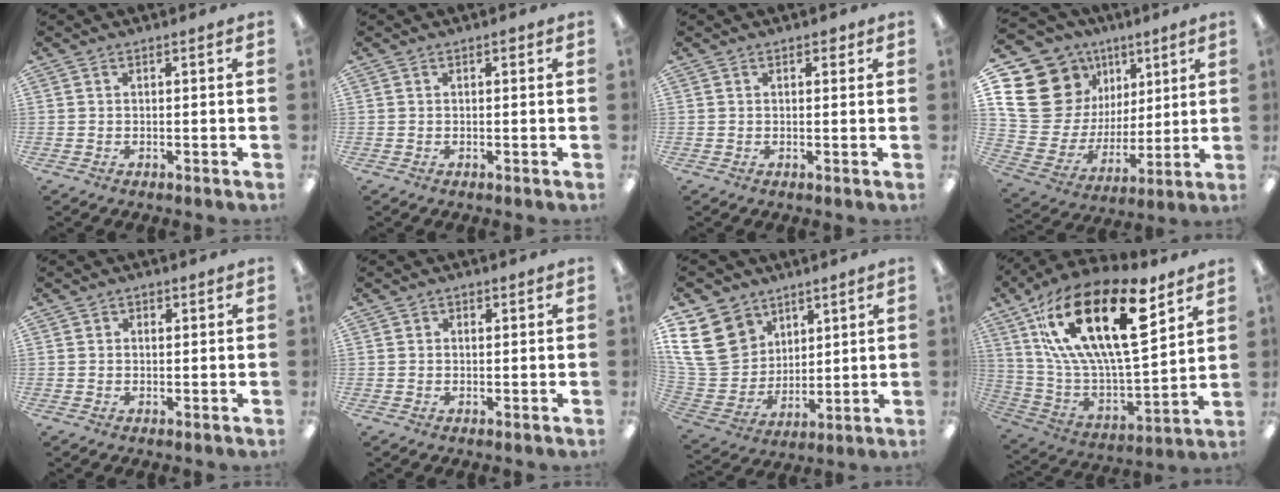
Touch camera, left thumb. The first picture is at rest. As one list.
[{"total": 0.6, "force": [0.3, 0.3, 0.3], "torque": [-0.007, 0.004, 0.004]}, {"total": 1.4, "force": [0.8, 0.9, 0.7], "torque": [-0.006, -0.001, 0.013]}, {"total": 21.1, "force": [8.3, 17.2, 9.0], "torque": [-0.176, -0.052, 0.177]}, {"total": 1.1, "force": [0.5, 1.0, 0.1], "torque": [0.007, 0.001, 0.006]}, {"total": 0.9, "force": [0.4, 0.9, 0.0], "torque": [0.008, 0.002, 0.004]}, {"total": 17.3, "force": [8.1, 13.6, 7.1], "torque": [-0.167, -0.035, 0.162]}, {"total": 28.3, "force": [14.1, 11.7, 21.6], "torque": [-0.398, -0.080, 0.241]}]